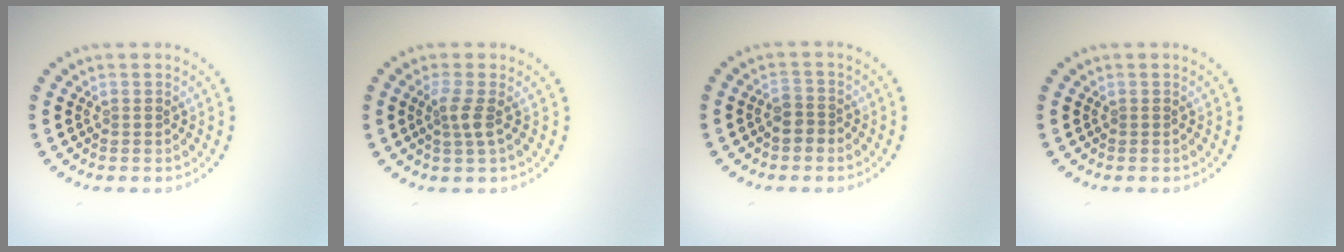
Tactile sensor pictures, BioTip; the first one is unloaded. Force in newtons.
{"total": 1.9, "press": 1.5, "slide": 1.3}
{"total": 1.8, "press": 1.6, "slide": 0.8}
{"total": 0.0}